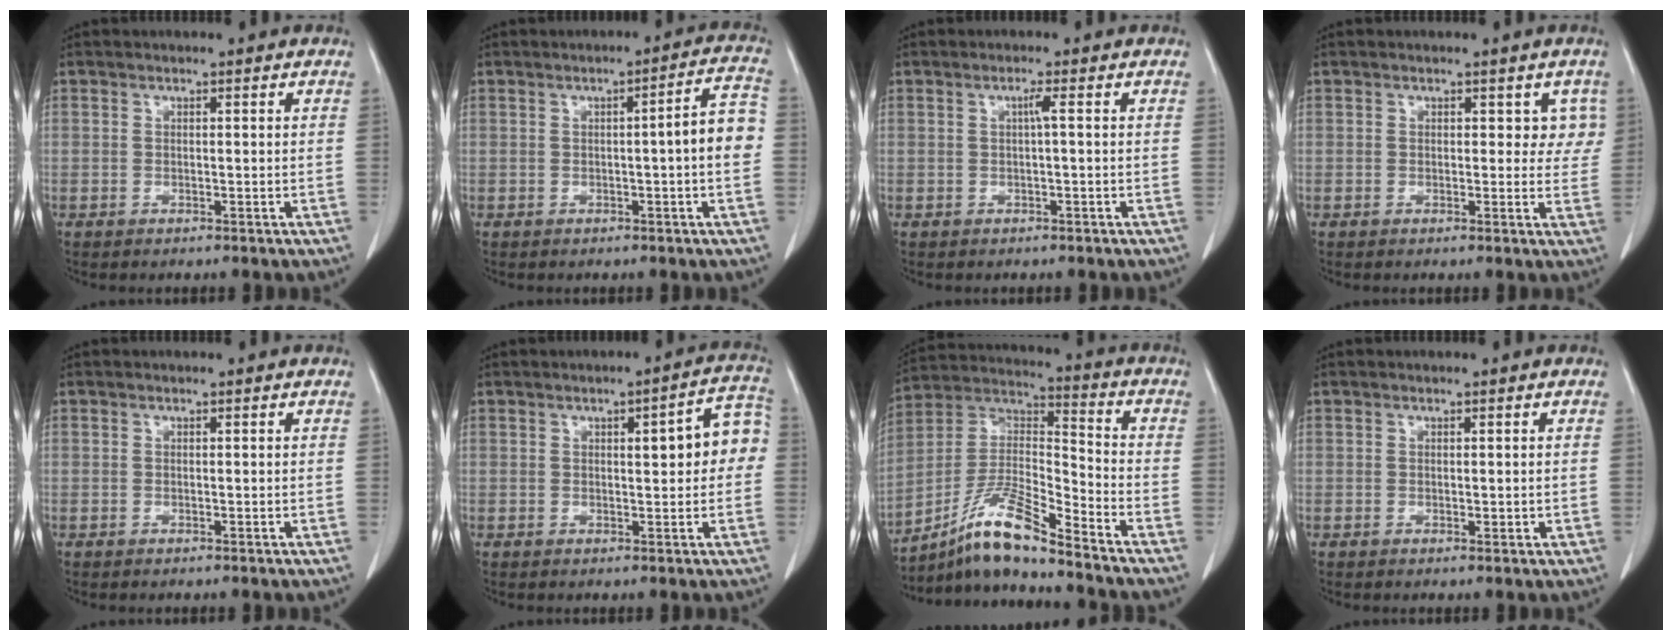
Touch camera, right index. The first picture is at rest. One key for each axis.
{"total": 6.3, "fx": -0.6, "fy": 0.0, "fz": 6.2, "tx": -0.079, "ty": 0.014, "tz": -0.011}
{"total": 1.1, "fx": 0.1, "fy": -0.3, "fz": 1.1, "tx": -0.019, "ty": 0.003, "tz": 0.000}
{"total": 3.1, "fx": 1.3, "fy": 2.2, "fz": 1.9, "tx": 0.001, "ty": 0.006, "tz": 0.010}
{"total": 0.0}
{"total": 7.0, "fx": 0.8, "fy": 1.8, "fz": 6.8, "tx": -0.081, "ty": 0.026, "tz": 0.008}
{"total": 12.4, "fx": -10.0, "fy": 0.4, "fz": 7.3, "tx": -0.152, "ty": 0.007, "tz": -0.184}
{"total": 1.0, "fx": 0.0, "fy": 0.5, "fz": 0.8, "tx": -0.012, "ty": -0.003, "tz": 0.005}